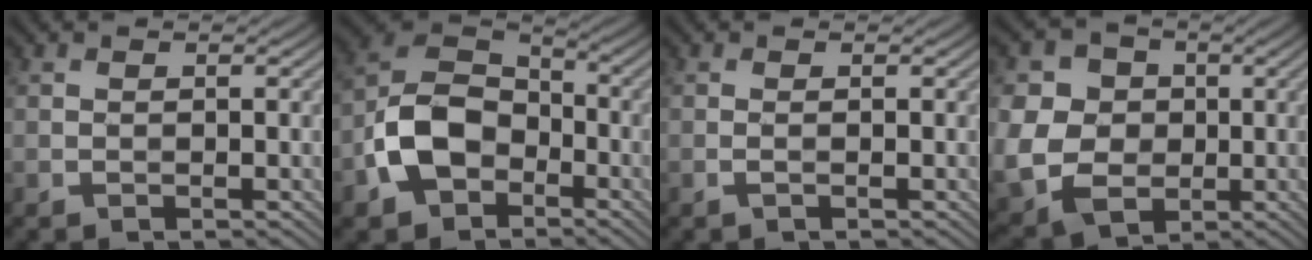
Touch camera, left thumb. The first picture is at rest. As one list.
[{"total": 10.1, "force": [-4.0, 7.2, 6.0], "torque": [-0.133, -0.002, -0.097]}, {"total": 0.7, "force": [-0.2, 0.0, 0.6], "torque": [-0.016, 0.000, -0.006]}, {"total": 10.3, "force": [-0.3, 9.2, 4.7], "torque": [-0.140, -0.014, -0.021]}]